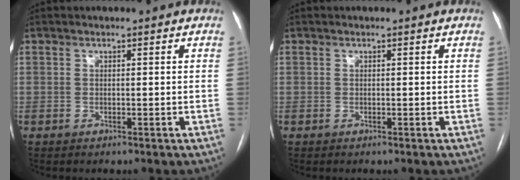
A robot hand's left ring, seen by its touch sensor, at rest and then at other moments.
{"total": 0.0}